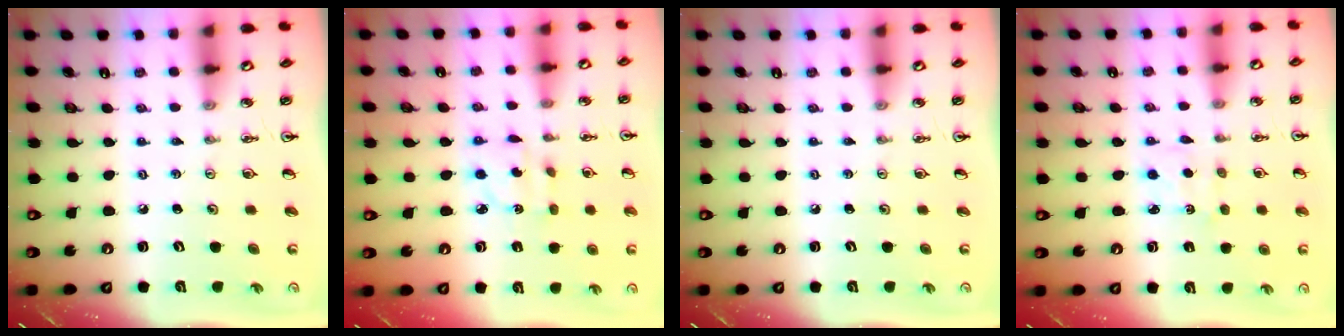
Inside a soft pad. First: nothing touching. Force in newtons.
{"total": 3.2, "press": 3.2, "slide": 0.1}
{"total": 0.0}
{"total": 3.2, "press": 3.2, "slide": 0.4}